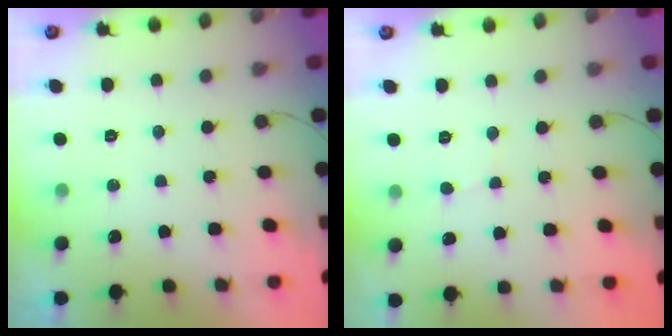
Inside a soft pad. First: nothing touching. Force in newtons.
{"total": 2.1, "press": 2.1, "slide": 0.2}